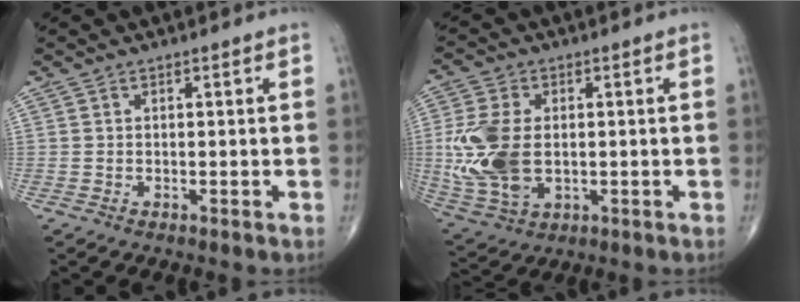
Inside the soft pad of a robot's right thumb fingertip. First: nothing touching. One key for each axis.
{"total": 13.9, "fx": -0.2, "fy": 8.7, "fz": 10.8, "tx": -0.237, "ty": -0.006, "tz": 0.008}